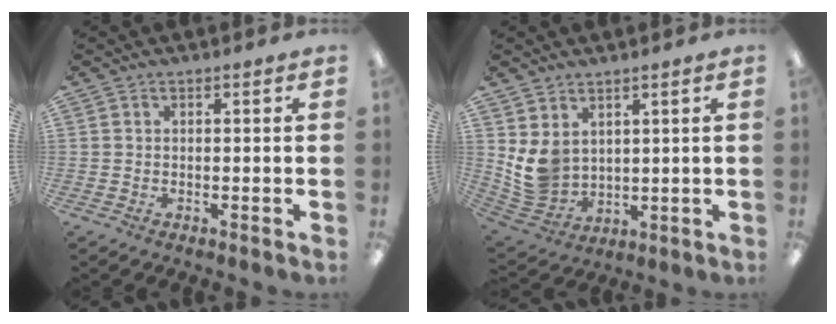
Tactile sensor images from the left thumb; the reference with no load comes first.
{"total": 7.8, "force": [3.0, 6.1, 3.8], "torque": [-0.094, -0.017, 0.065]}